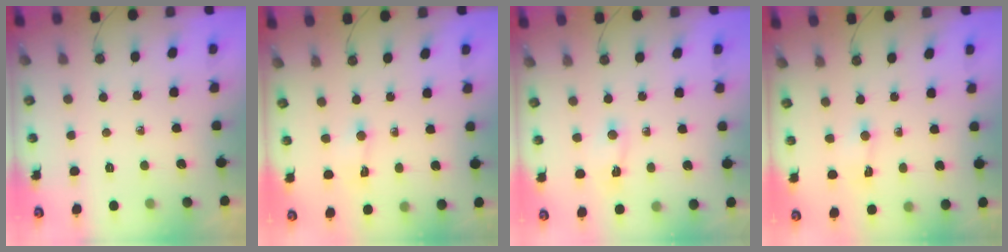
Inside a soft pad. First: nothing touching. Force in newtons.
{"total": 0.8, "press": 0.8, "slide": 0.2}
{"total": 1.4, "press": 1.4, "slide": 0.3}
{"total": 0.8, "press": 0.8, "slide": 0.2}